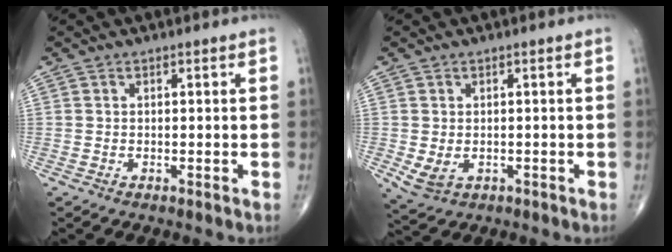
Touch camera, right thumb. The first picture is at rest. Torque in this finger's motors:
{"motor_torque": [-0.08, 0.86, -0.01, -0.11, 0.04]}